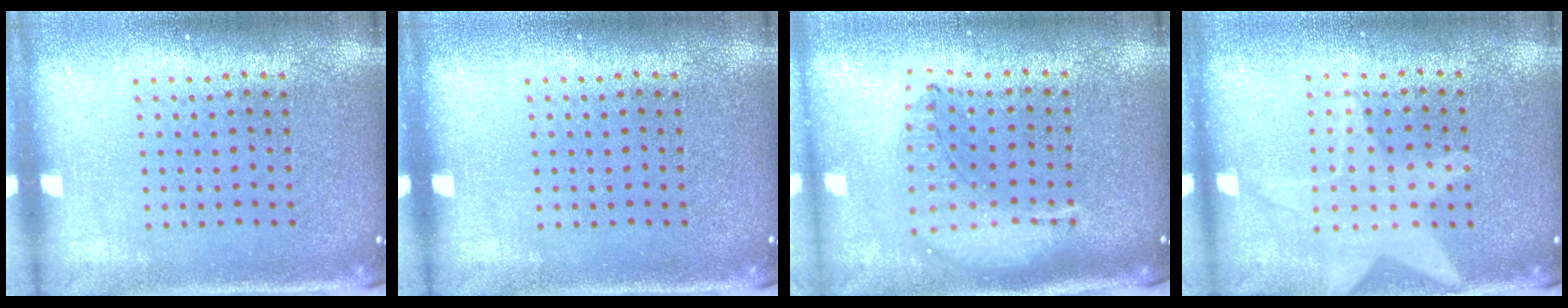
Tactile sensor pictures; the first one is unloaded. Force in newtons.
{"total": 0.0}
{"total": 1.3, "press": 1.2, "slide": 0.4}
{"total": 0.6, "press": 0.5, "slide": 0.2}